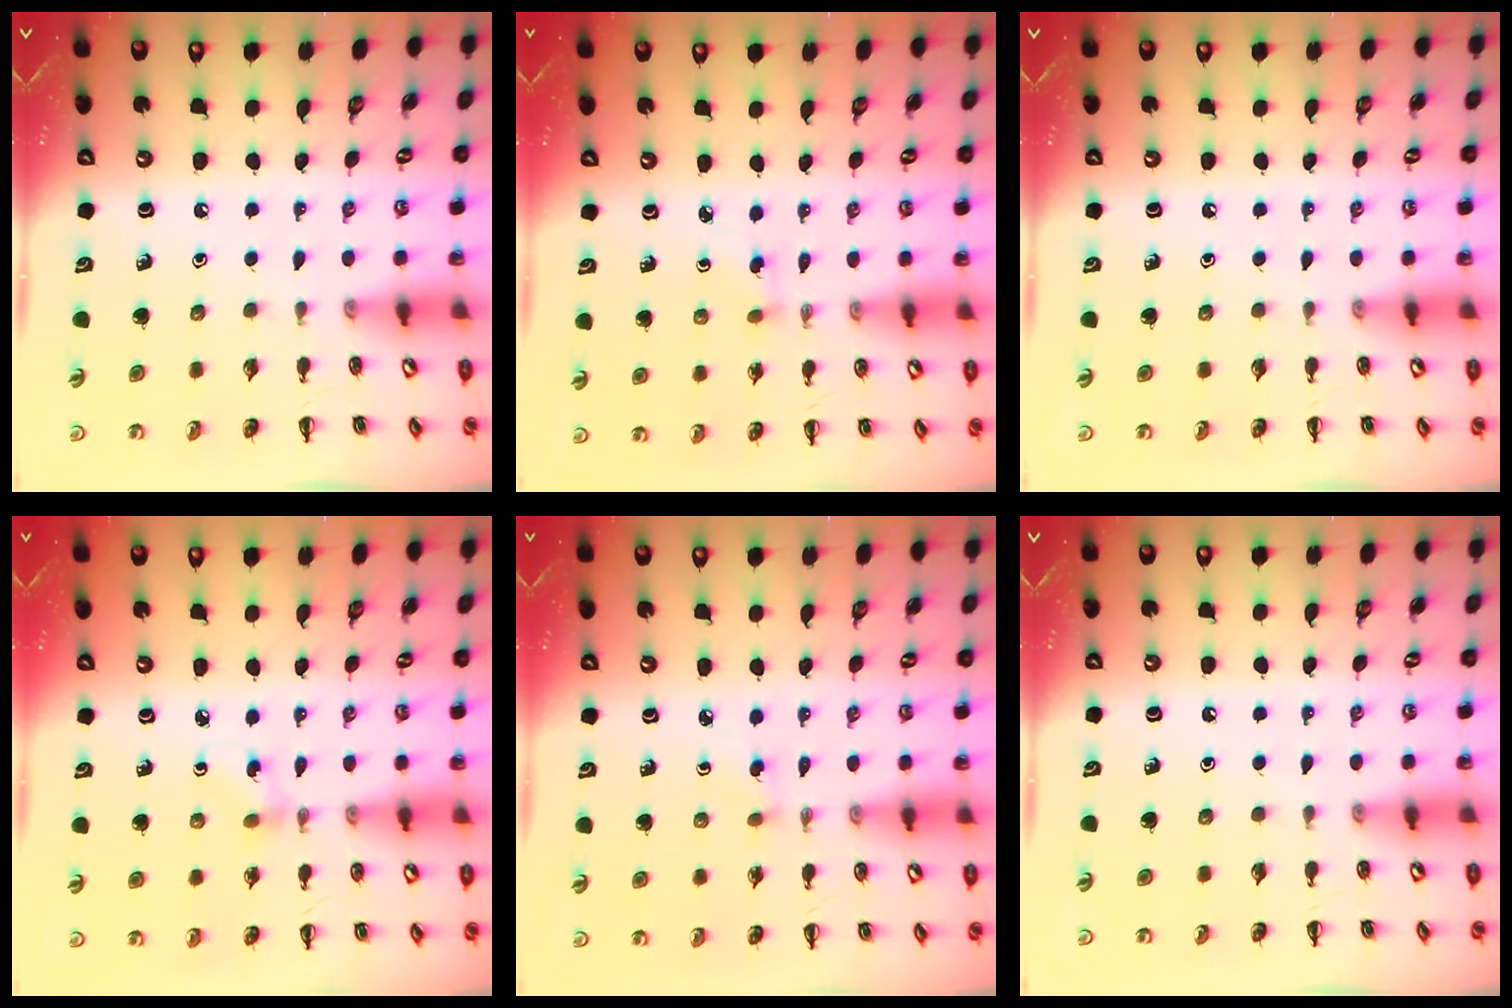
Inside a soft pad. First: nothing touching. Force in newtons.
{"total": 2.8, "press": 2.5, "slide": 1.2}
{"total": 0.0}
{"total": 1.9, "press": 1.7, "slide": 0.7}
{"total": 3.0, "press": 2.8, "slide": 1.1}
{"total": 0.0}